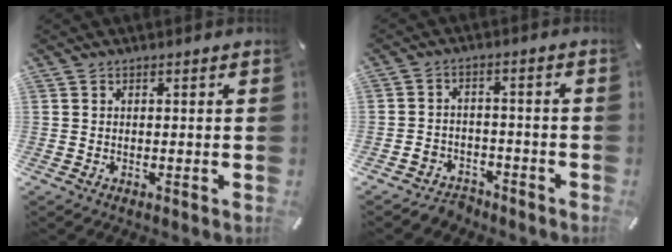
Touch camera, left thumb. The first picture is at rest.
{"total": 4.7, "force": [-3.9, 2.7, 0.6], "torque": [-0.014, 0.021, -0.075]}